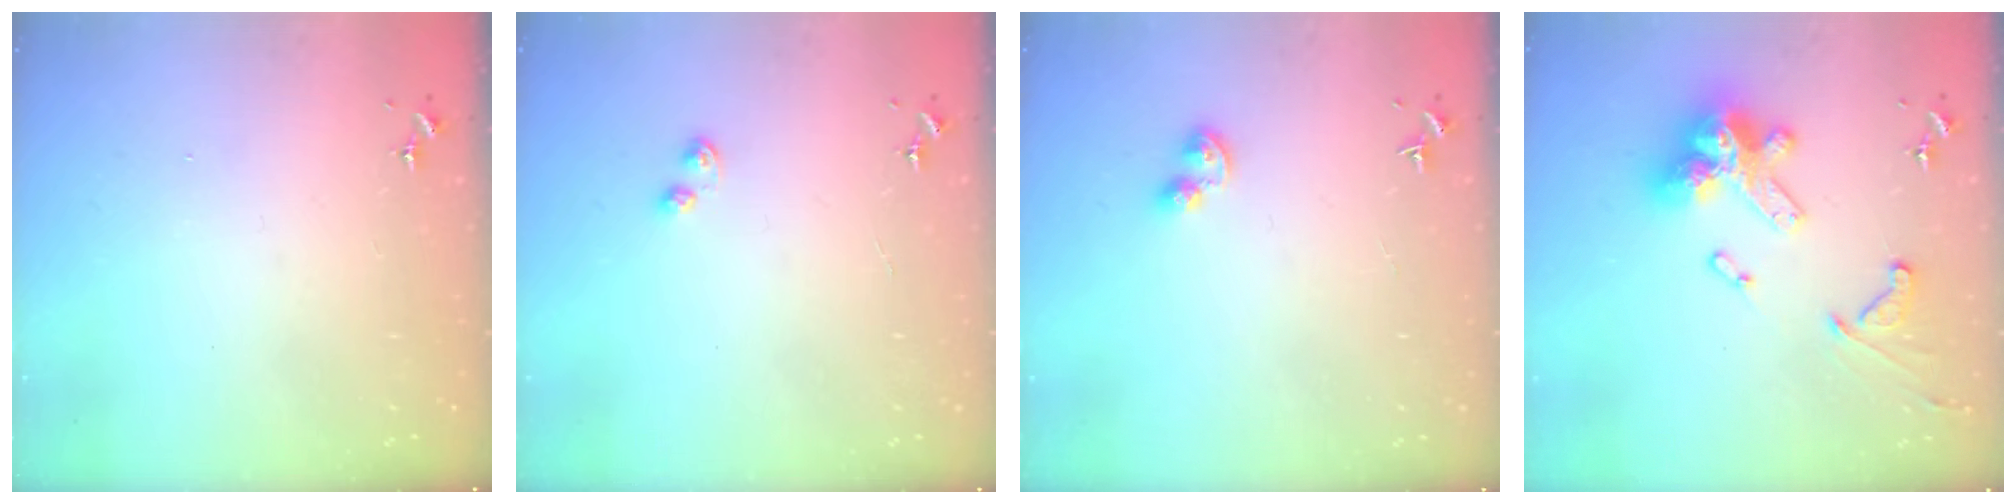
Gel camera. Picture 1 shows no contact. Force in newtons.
{"total": 3.4, "press": 3.3, "slide": 0.5}
{"total": 5.1, "press": 5.1, "slide": 0.4}
{"total": 19.9, "press": 19.7, "slide": 2.2}